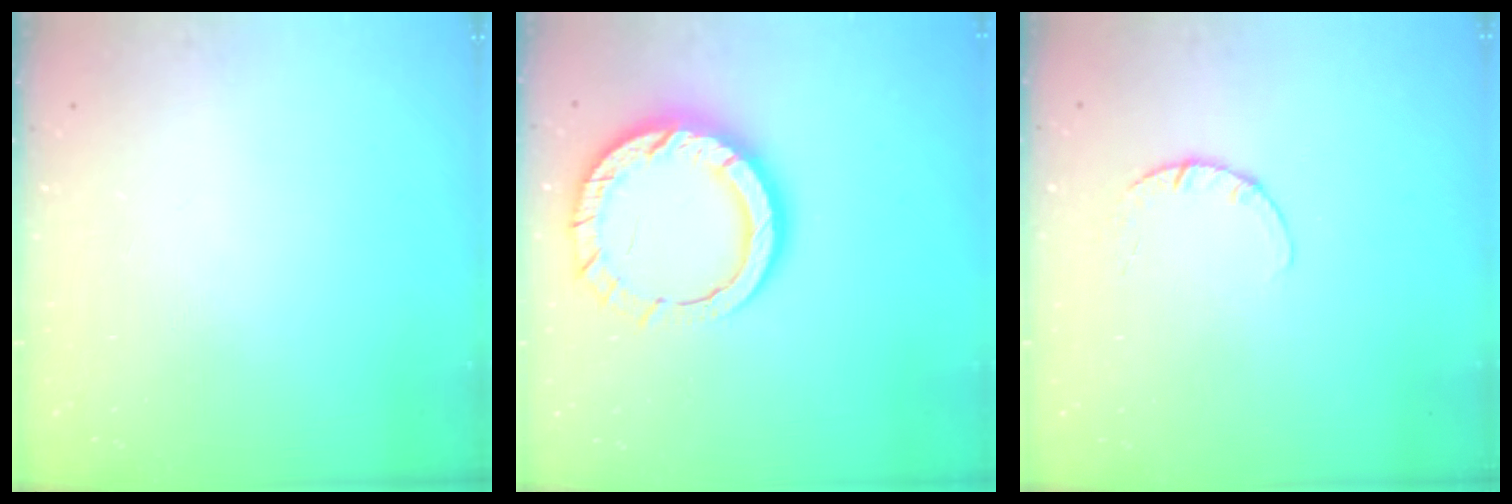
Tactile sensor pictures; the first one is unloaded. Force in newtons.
{"total": 15.0, "press": 14.9, "slide": 1.3}
{"total": 2.7, "press": 2.7, "slide": 0.4}